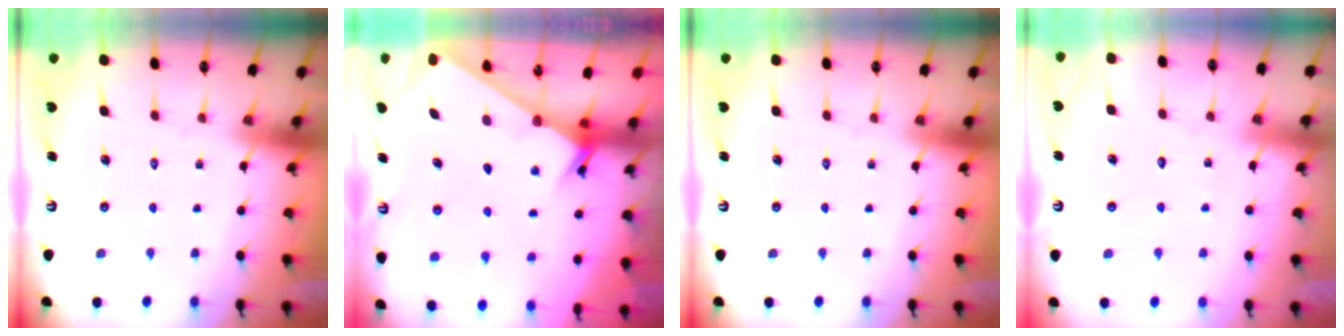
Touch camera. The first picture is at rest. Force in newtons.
{"total": 2.5, "press": 2.5, "slide": 0.2}
{"total": 0.0}
{"total": 3.2, "press": 3.2, "slide": 0.1}